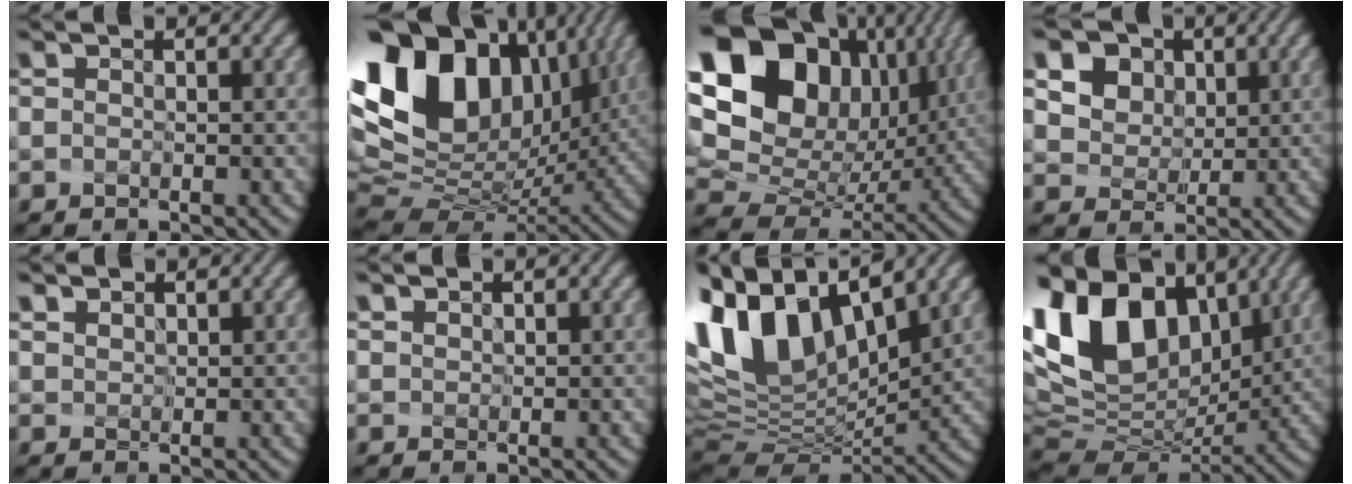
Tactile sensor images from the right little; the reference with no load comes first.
{"total": 16.5, "force": [5.8, 11.0, 10.8], "torque": [-0.227, 0.024, 0.117]}
{"total": 20.8, "force": [7.2, 16.3, 10.8], "torque": [-0.259, 0.038, 0.142]}
{"total": 9.9, "force": [4.9, 7.4, 4.4], "torque": [-0.113, 0.014, 0.099]}
{"total": 2.0, "force": [1.6, 1.0, 0.6], "torque": [-0.034, 0.006, 0.040]}
{"total": 0.9, "force": [0.8, 0.4, 0.2], "torque": [-0.017, 0.008, 0.018]}
{"total": 14.1, "force": [5.4, 7.1, 10.9], "torque": [-0.240, 0.016, 0.107]}
{"total": 13.7, "force": [5.4, 8.6, 9.1], "torque": [-0.192, 0.013, 0.114]}